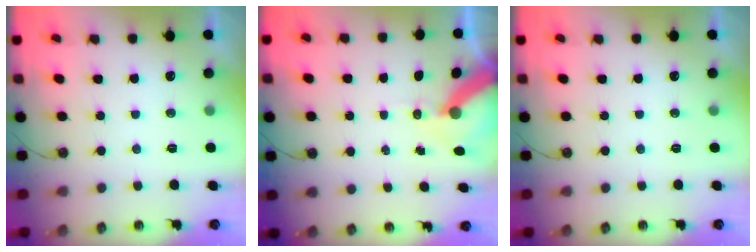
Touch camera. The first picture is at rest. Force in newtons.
{"total": 9.6, "press": 9.6, "slide": 1.1}
{"total": 0.0}